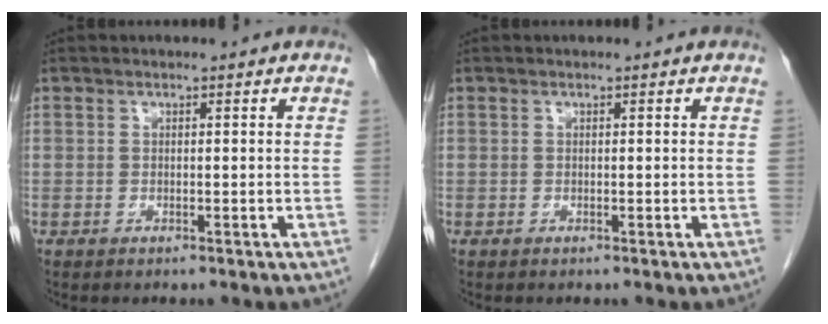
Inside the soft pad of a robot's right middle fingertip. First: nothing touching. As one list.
[{"total": 0.0}]